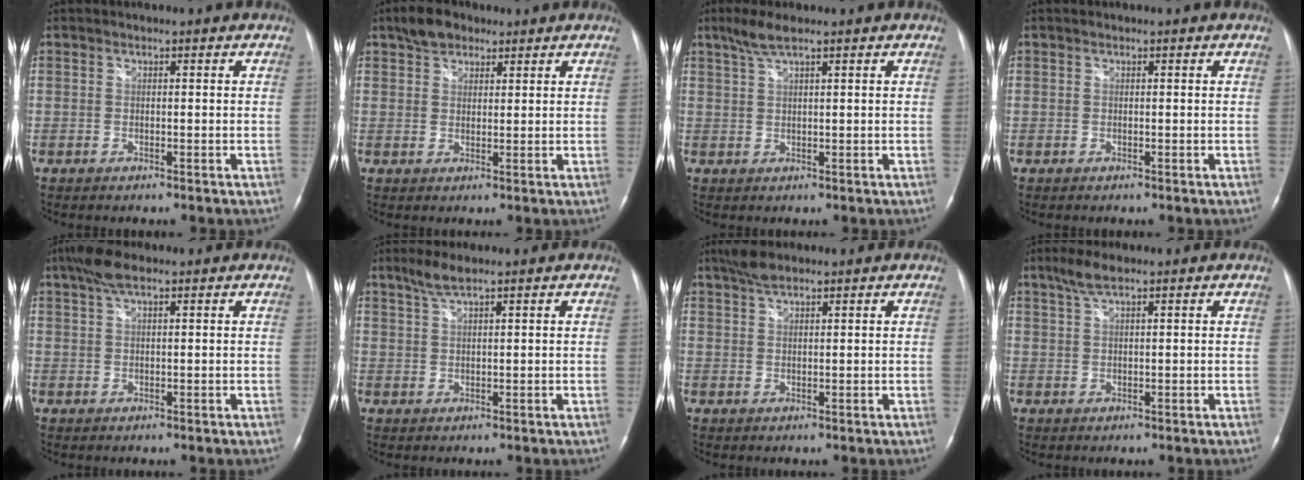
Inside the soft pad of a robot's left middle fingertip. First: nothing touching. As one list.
[{"total": 4.5, "force": [3.2, 2.6, 1.8], "torque": [-0.039, 0.013, 0.058]}, {"total": 3.5, "force": [2.5, 0.2, 2.4], "torque": [-0.060, 0.008, 0.054]}, {"total": 0.0}, {"total": 4.3, "force": [3.0, 1.1, 3.0], "torque": [-0.066, 0.018, 0.056]}, {"total": 3.1, "force": [2.4, 0.2, 2.0], "torque": [-0.051, 0.005, 0.053]}, {"total": 3.4, "force": [2.8, 0.7, 1.8], "torque": [-0.043, 0.008, 0.055]}, {"total": 3.2, "force": [2.3, 0.3, 2.2], "torque": [-0.054, 0.008, 0.048]}]